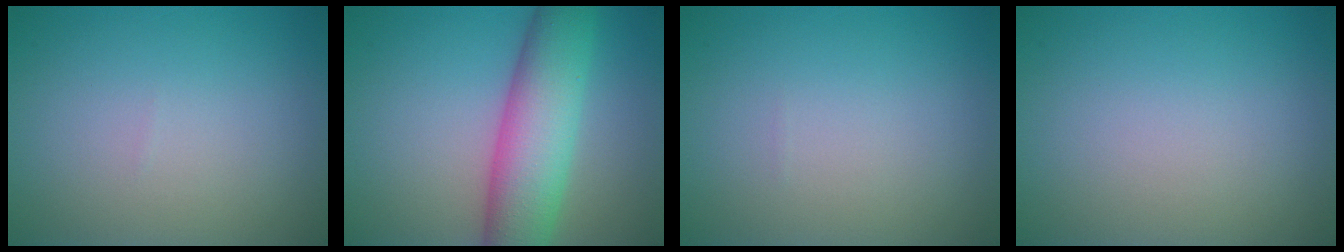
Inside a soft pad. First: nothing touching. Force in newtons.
{"total": 8.3, "press": 8.3, "slide": 0.1}
{"total": 0.0}
{"total": 0.0}